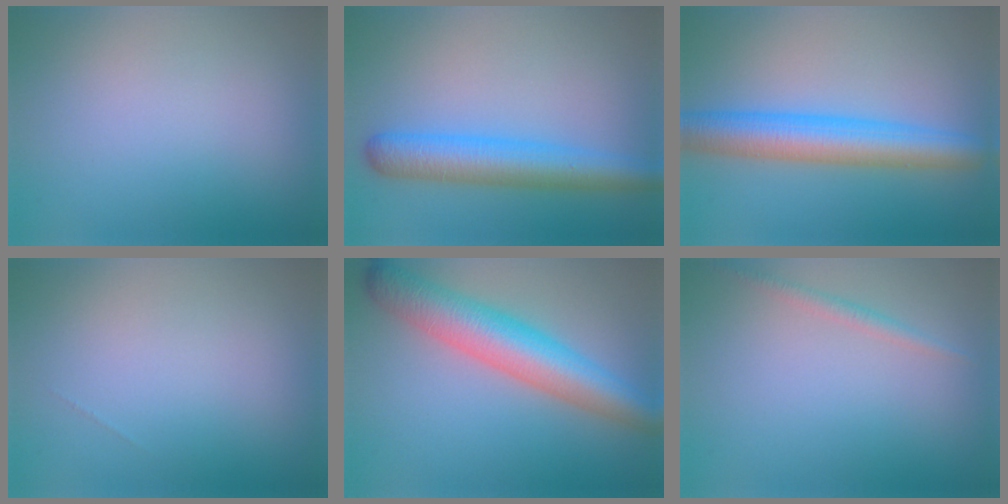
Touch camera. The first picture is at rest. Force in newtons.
{"total": 5.6, "press": 5.6, "slide": 0.1}
{"total": 6.5, "press": 6.5, "slide": 0.1}
{"total": 0.0}
{"total": 7.6, "press": 7.6, "slide": 0.3}
{"total": 1.2, "press": 1.1, "slide": 0.1}